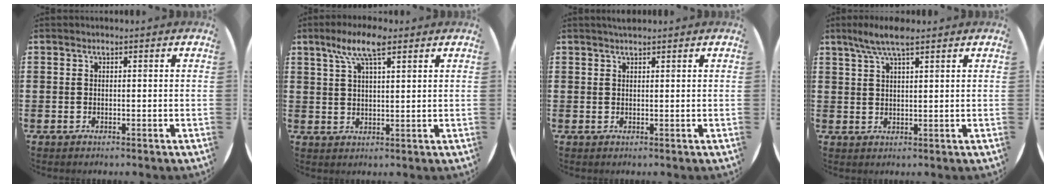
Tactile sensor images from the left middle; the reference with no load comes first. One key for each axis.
{"total": 7.1, "fx": 4.5, "fy": 2.0, "fz": 5.1, "tx": -0.102, "ty": 0.006, "tz": 0.076}
{"total": 1.1, "fx": 1.0, "fy": 0.1, "fz": 0.3, "tx": -0.005, "ty": 0.002, "tz": 0.018}
{"total": 4.8, "fx": 3.5, "fy": 1.0, "fz": 3.1, "tx": -0.068, "ty": 0.002, "tz": 0.062}